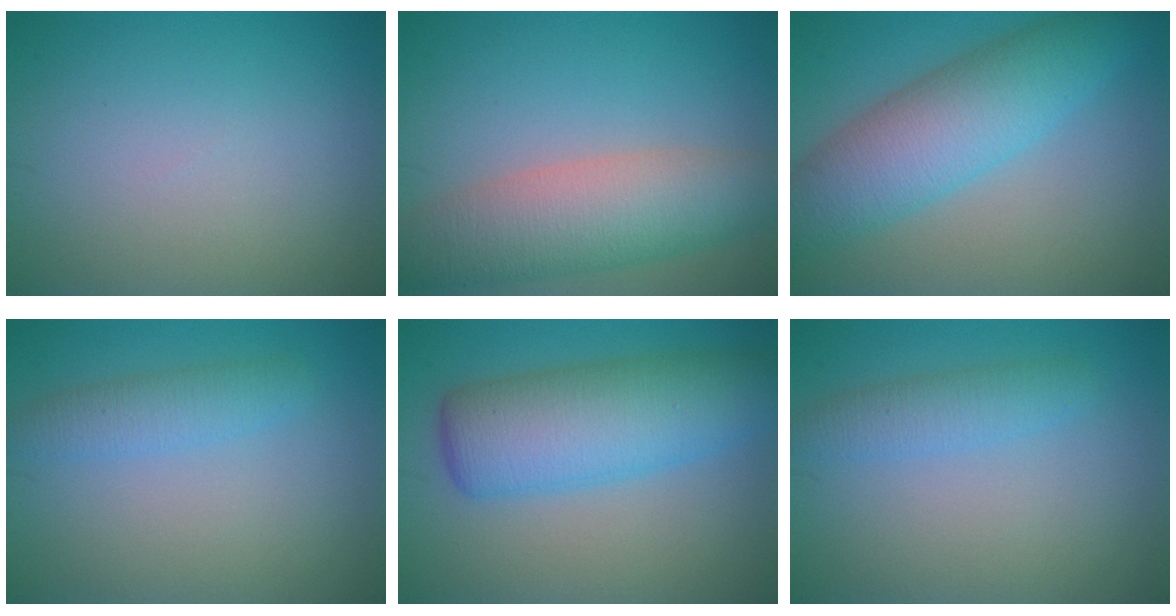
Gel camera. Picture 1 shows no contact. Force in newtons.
{"total": 7.4, "press": 7.4, "slide": 0.2}
{"total": 7.7, "press": 7.7, "slide": 0.1}
{"total": 2.4, "press": 2.4, "slide": 0.1}
{"total": 6.7, "press": 6.7, "slide": 0.1}
{"total": 2.4, "press": 2.4, "slide": 0.1}